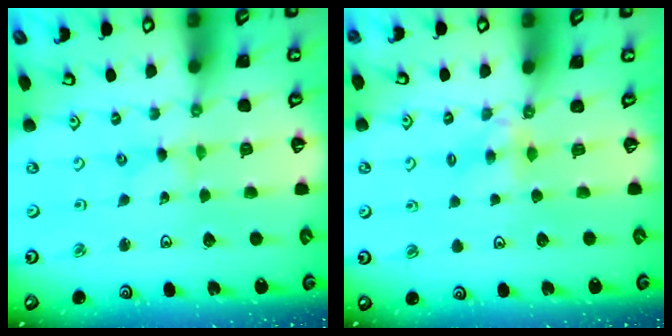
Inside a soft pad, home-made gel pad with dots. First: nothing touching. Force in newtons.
{"total": 3.9, "press": 3.9, "slide": 0.5}